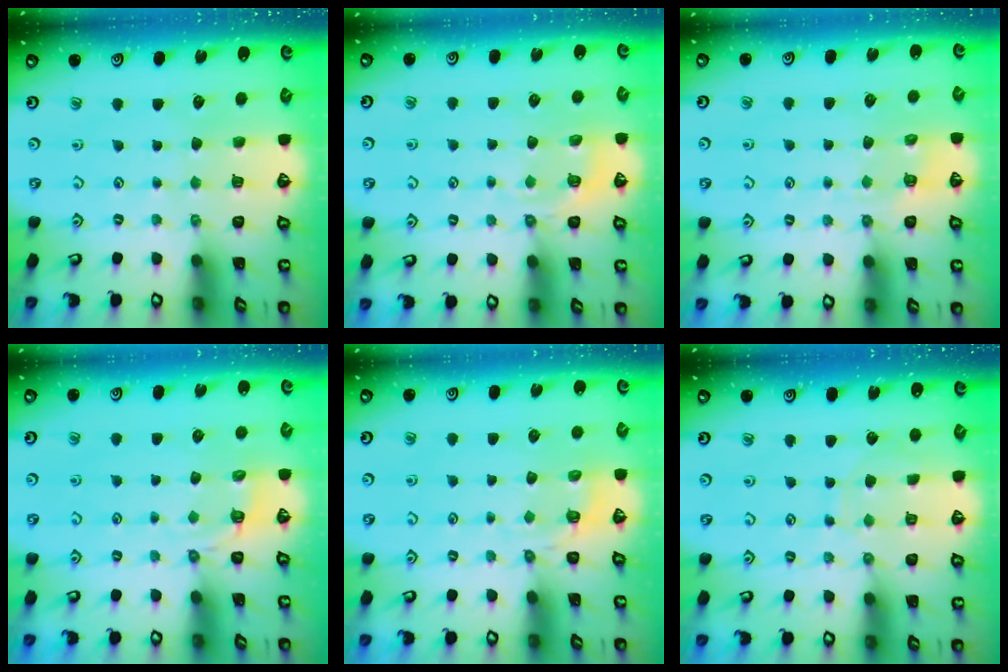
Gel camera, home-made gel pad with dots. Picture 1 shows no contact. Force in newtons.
{"total": 5.0, "press": 4.7, "slide": 1.8}
{"total": 4.8, "press": 4.6, "slide": 1.3}
{"total": 2.9, "press": 2.0, "slide": 2.1}
{"total": 2.8, "press": 2.2, "slide": 1.8}
{"total": 5.3, "press": 5.2, "slide": 0.6}